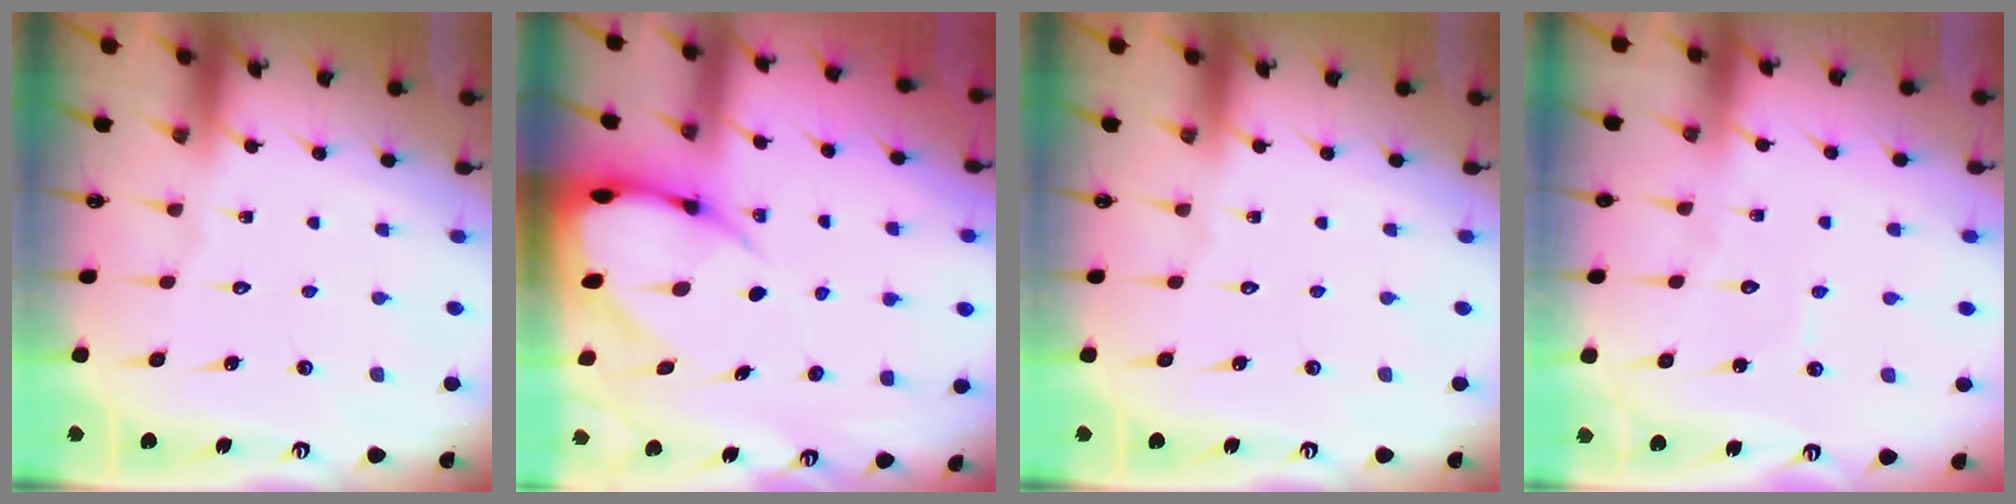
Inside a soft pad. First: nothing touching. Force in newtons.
{"total": 10.0, "press": 10.0, "slide": 1.1}
{"total": 0.0}
{"total": 3.7, "press": 3.7, "slide": 0.3}